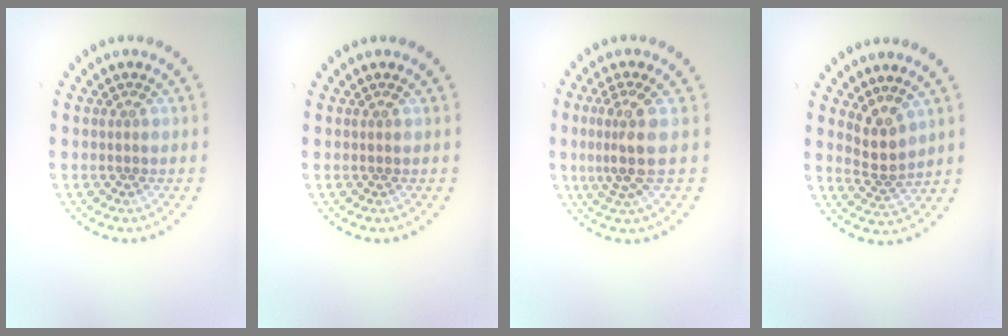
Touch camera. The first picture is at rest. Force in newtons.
{"total": 0.0}
{"total": 3.2, "press": 2.5, "slide": 2.0}
{"total": 2.7, "press": 2.1, "slide": 1.8}